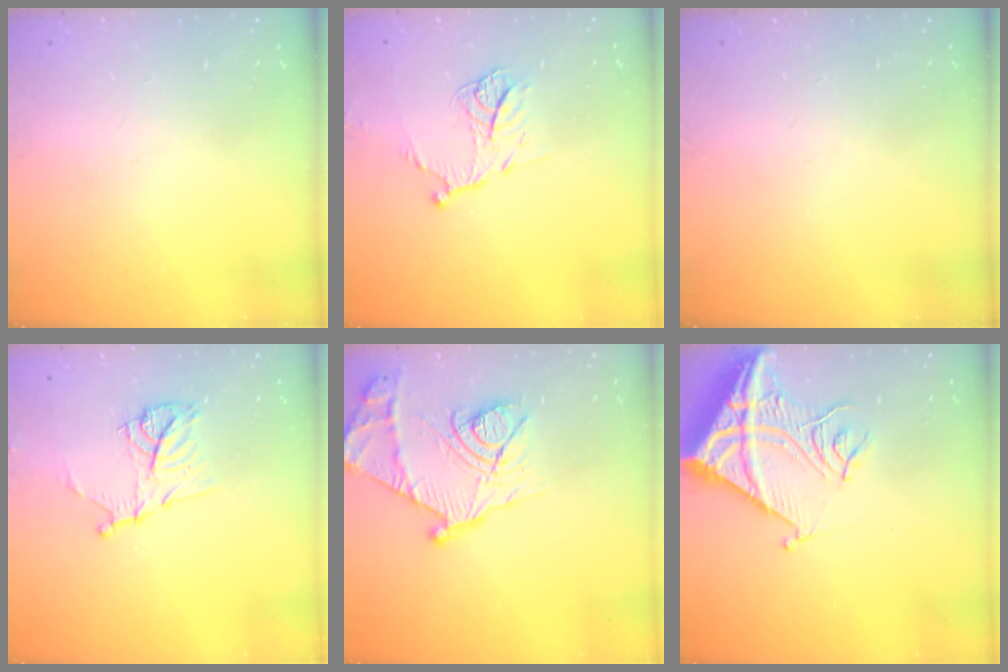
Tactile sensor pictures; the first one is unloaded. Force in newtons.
{"total": 12.3, "press": 12.2, "slide": 1.2}
{"total": 0.0}
{"total": 11.8, "press": 11.8, "slide": 0.5}
{"total": 18.9, "press": 18.8, "slide": 1.6}
{"total": 16.8, "press": 16.6, "slide": 2.1}